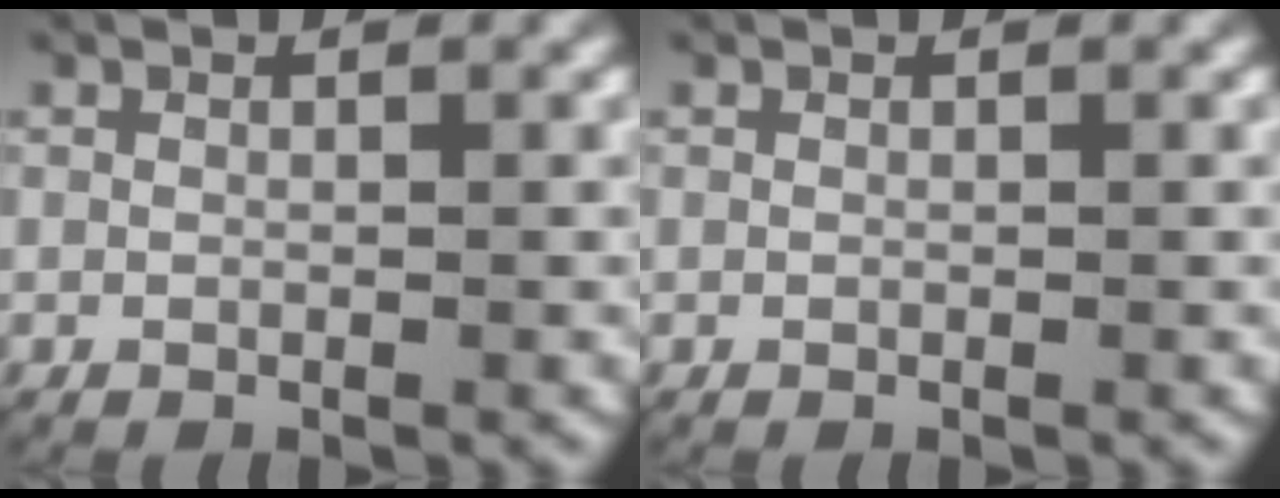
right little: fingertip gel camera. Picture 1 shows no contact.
{"total": 0.0}